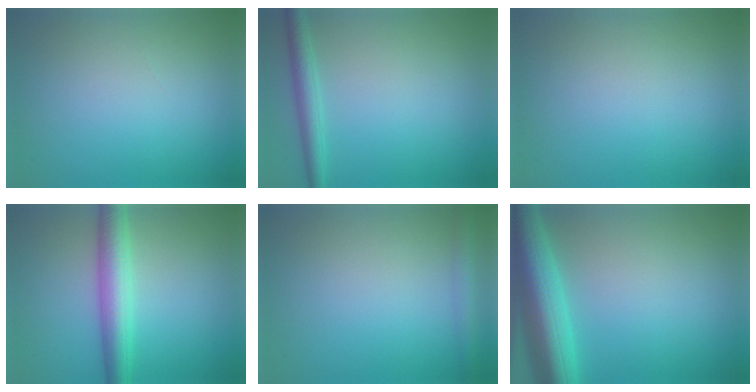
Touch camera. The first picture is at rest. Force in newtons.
{"total": 2.4, "press": 2.4, "slide": 0.0}
{"total": 0.0}
{"total": 4.9, "press": 4.9, "slide": 0.2}
{"total": 2.4, "press": 2.4, "slide": 0.1}
{"total": 8.6, "press": 8.6, "slide": 0.2}